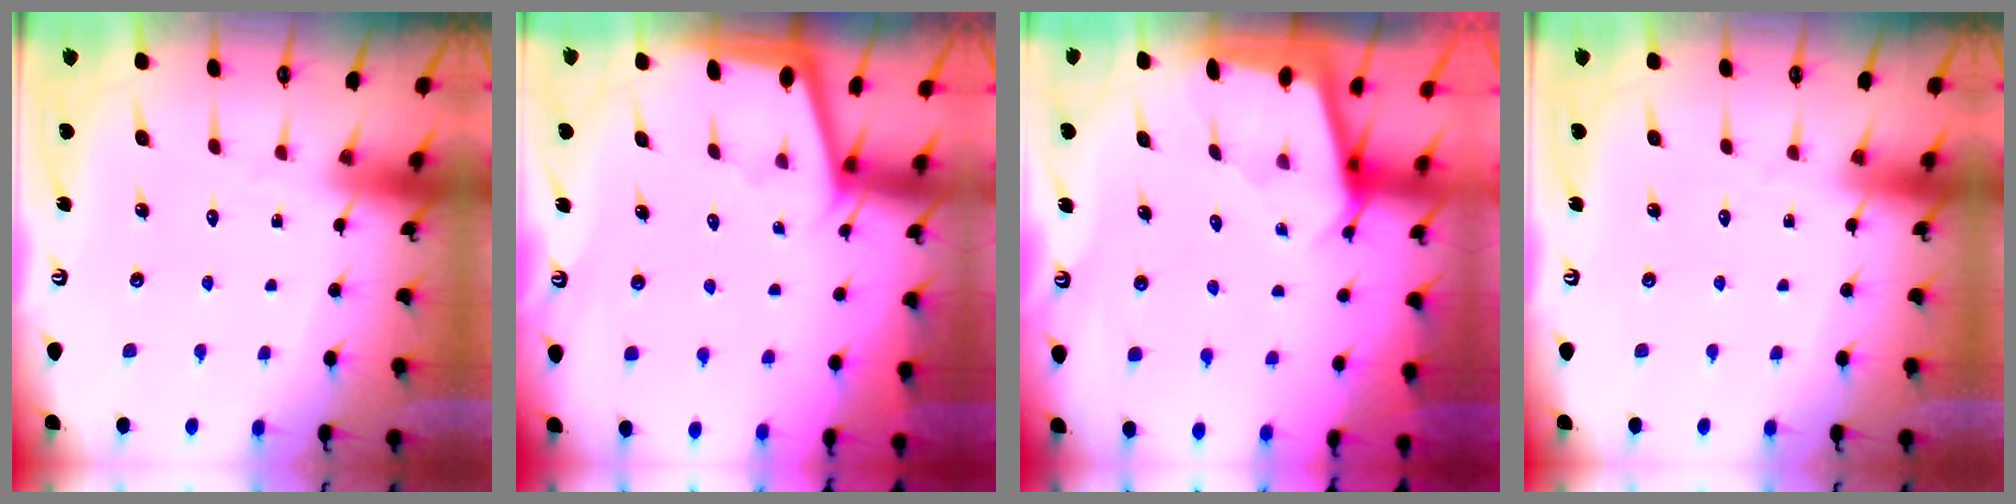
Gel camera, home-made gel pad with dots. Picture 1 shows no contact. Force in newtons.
{"total": 1.3, "press": 1.3, "slide": 0.2}
{"total": 2.2, "press": 2.2, "slide": 0.3}
{"total": 0.0}